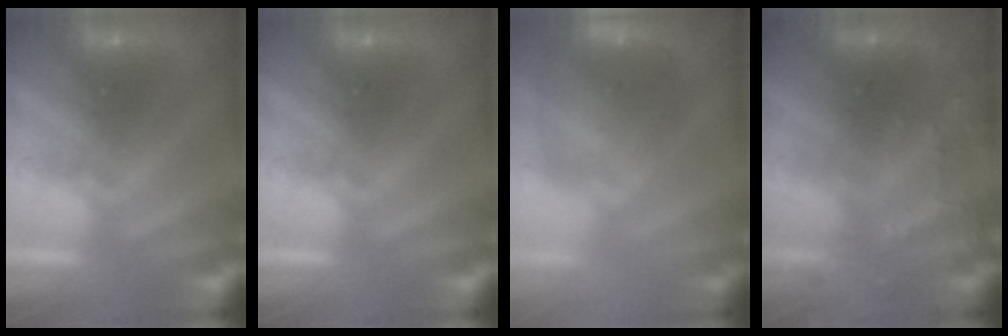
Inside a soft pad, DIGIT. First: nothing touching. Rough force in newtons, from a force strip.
{"total": 0.0}
{"total": 7.1}
{"total": 7.8}